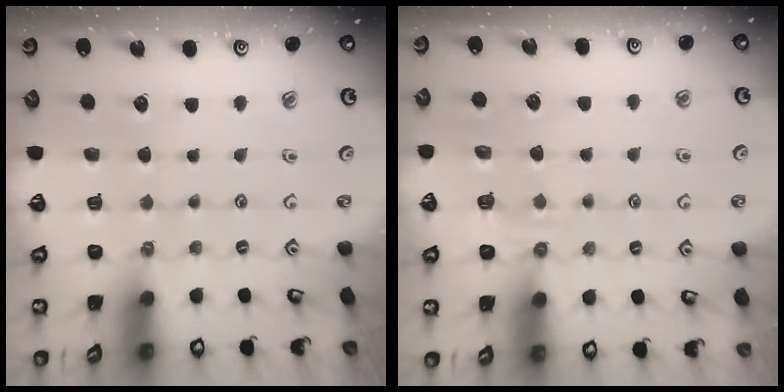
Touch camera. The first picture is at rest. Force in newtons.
{"total": 5.1, "press": 4.8, "slide": 1.5}